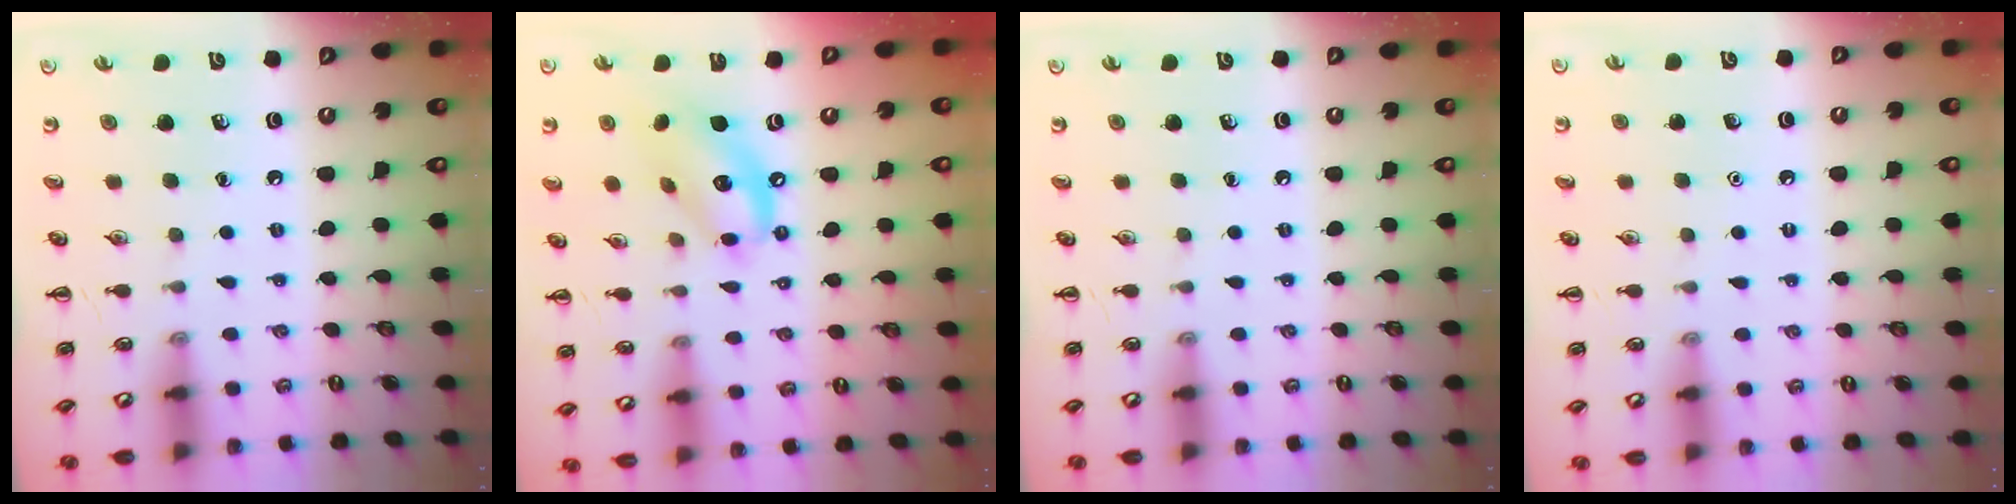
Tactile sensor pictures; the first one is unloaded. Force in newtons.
{"total": 12.7, "press": 12.4, "slide": 2.4}
{"total": 0.0}
{"total": 1.6, "press": 1.6, "slide": 0.1}